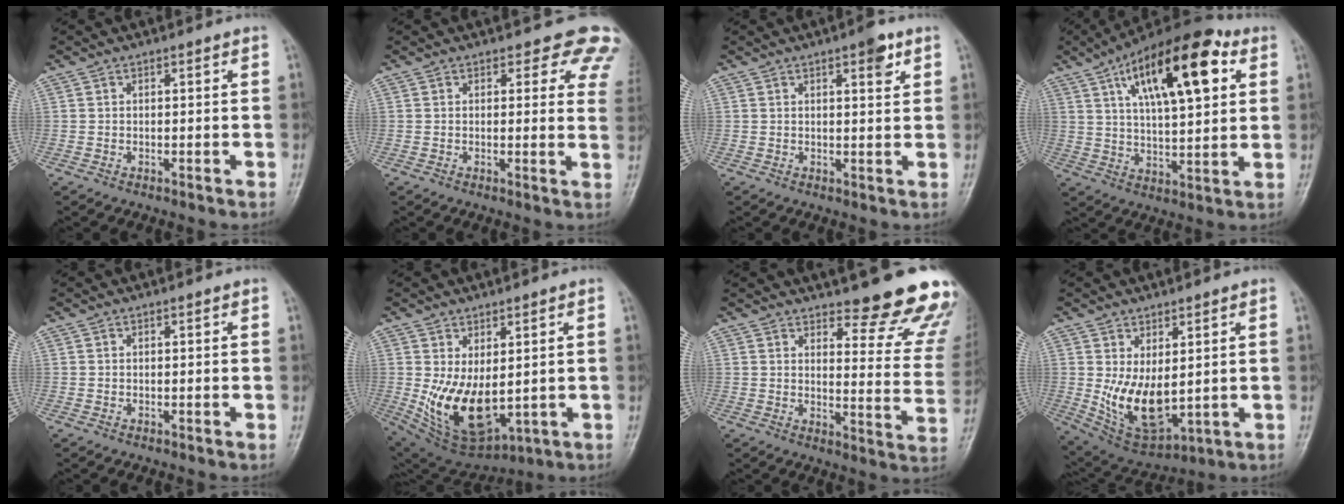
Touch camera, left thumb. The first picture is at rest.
{"total": 8.5, "force": [7.2, 3.8, 2.5], "torque": [0.028, -0.033, 0.049]}
{"total": 3.8, "force": [2.2, 1.2, 2.9], "torque": [-0.033, -0.009, 0.027]}
{"total": 21.0, "force": [8.2, 8.3, 17.5], "torque": [-0.255, -0.006, 0.128]}
{"total": 0.0}
{"total": 12.8, "force": [0.2, 7.1, 10.6], "torque": [-0.173, -0.023, 0.033]}
{"total": 17.6, "force": [15.3, 3.8, 7.7], "torque": [-0.050, -0.133, 0.174]}
{"total": 11.1, "force": [0.8, 5.9, 9.4], "torque": [-0.150, -0.025, 0.040]}